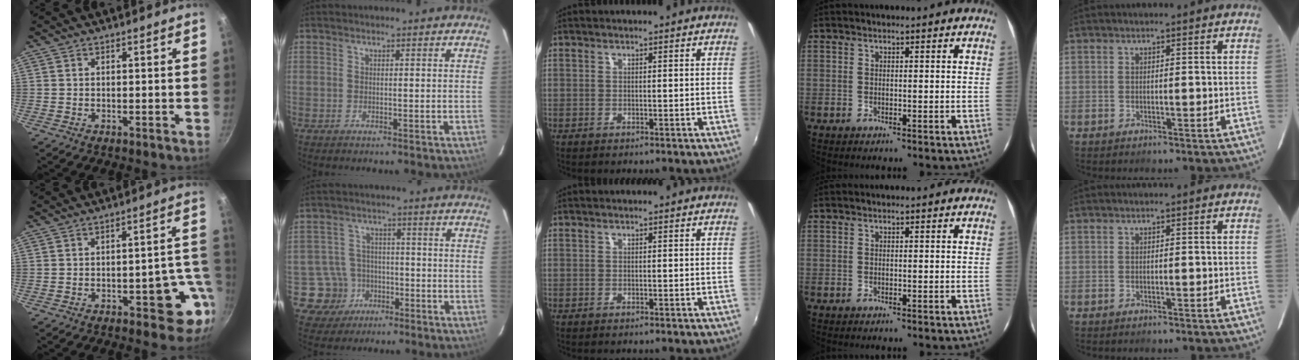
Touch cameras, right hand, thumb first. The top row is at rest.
{"thumb": {"total": 8.9, "force": [-3.2, 4.4, 7.1], "torque": [-0.024, 0.036, -0.038]}, "index": {"total": 7.6, "force": [-3.3, 6.9, 0.0], "torque": [-0.020, 0.028, -0.048]}}